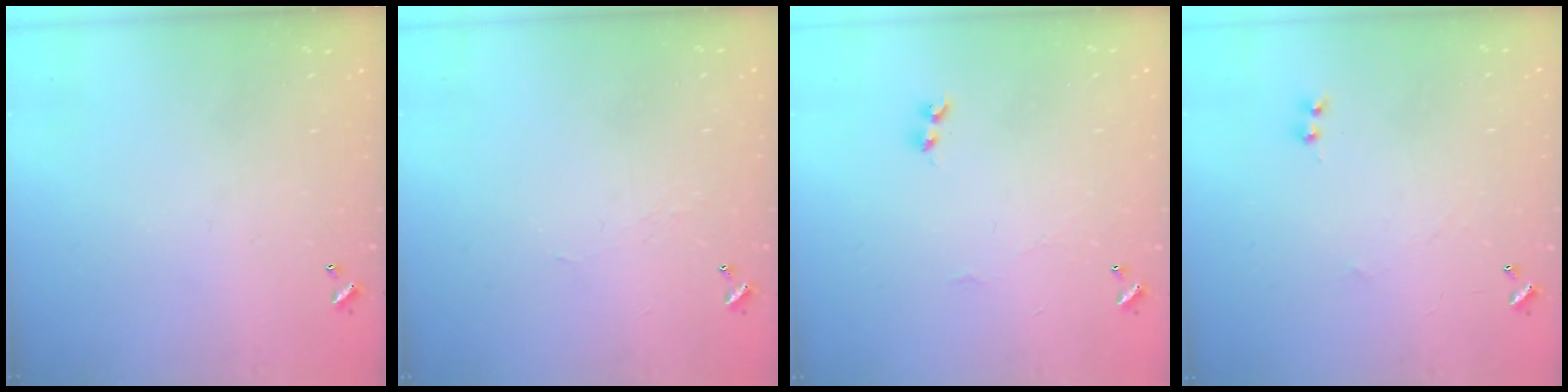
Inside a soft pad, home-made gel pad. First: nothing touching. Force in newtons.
{"total": 1.7, "press": 1.7, "slide": 0.4}
{"total": 2.1, "press": 2.1, "slide": 0.5}
{"total": 1.1, "press": 0.9, "slide": 0.6}